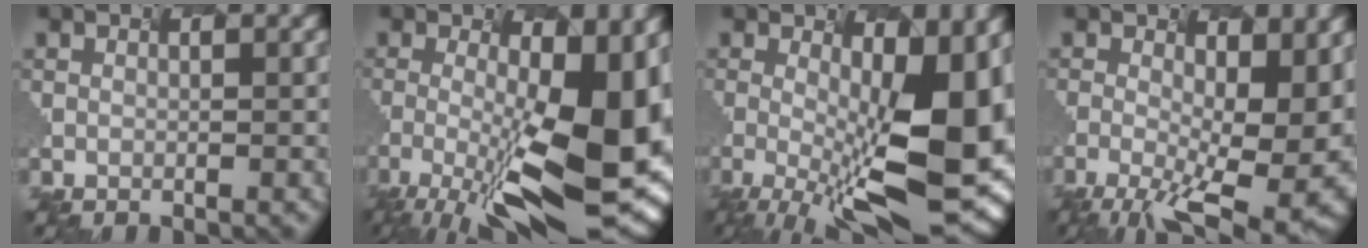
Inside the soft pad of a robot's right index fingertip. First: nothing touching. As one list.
[{"total": 12.5, "force": [-3.1, 3.1, 11.7], "torque": [-0.193, -0.019, -0.023]}, {"total": 12.2, "force": [-1.7, 3.4, 11.6], "torque": [-0.171, -0.014, 0.006]}, {"total": 10.8, "force": [-1.5, 3.7, 10.1], "torque": [-0.153, -0.029, 0.025]}]